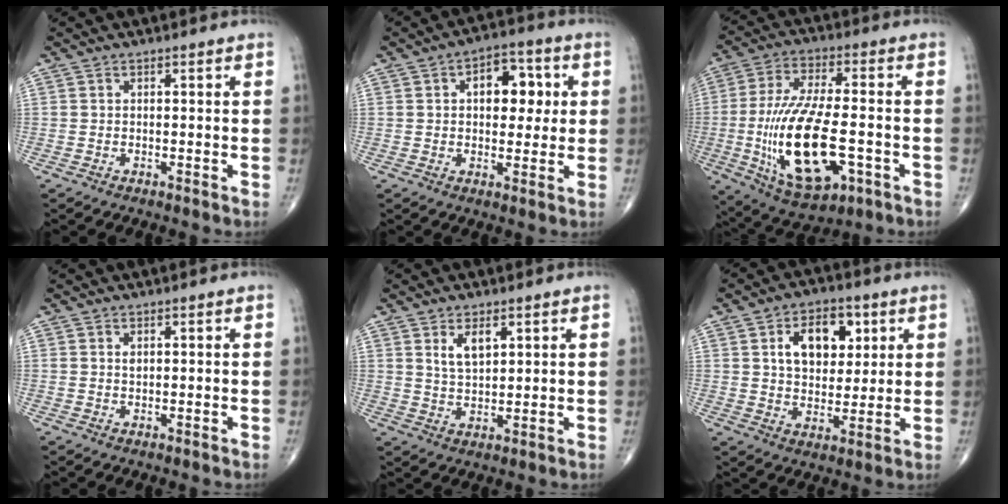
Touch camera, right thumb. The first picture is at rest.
{"total": 9.7, "force": [2.1, 6.0, 7.4], "torque": [-0.064, 0.008, 0.026]}
{"total": 20.8, "force": [-4.5, 8.8, 18.3], "torque": [-0.357, 0.005, -0.060]}
{"total": 0.8, "force": [0.3, 0.5, 0.6], "torque": [-0.008, -0.001, 0.007]}
{"total": 7.1, "force": [3.2, 3.8, 5.0], "torque": [-0.067, -0.025, 0.062]}
{"total": 11.8, "force": [3.9, 7.5, 8.1], "torque": [-0.085, -0.009, 0.064]}